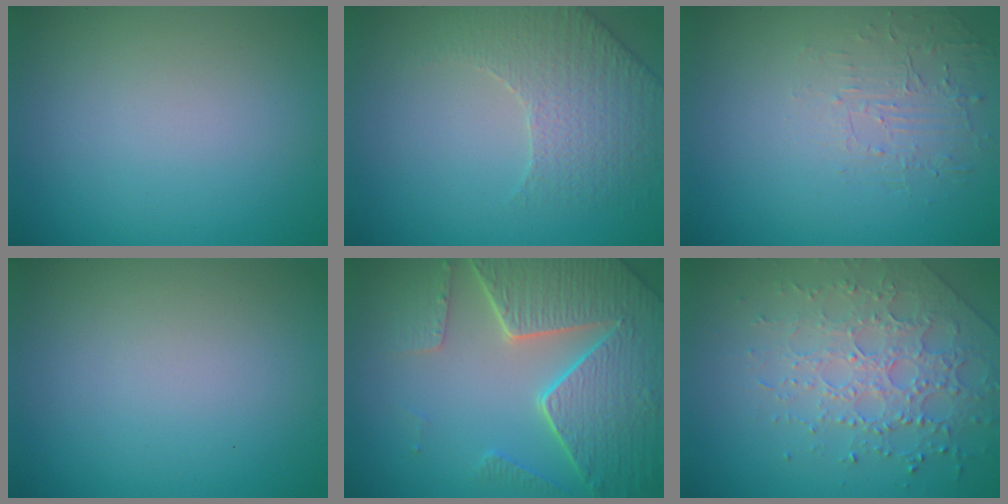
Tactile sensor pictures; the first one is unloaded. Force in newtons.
{"total": 2.6, "press": 2.4, "slide": 1.0}
{"total": 1.8, "press": 0.7, "slide": 1.7}
{"total": 0.0}
{"total": 8.3, "press": 6.1, "slide": 5.6}
{"total": 3.9, "press": 3.8, "slide": 0.7}